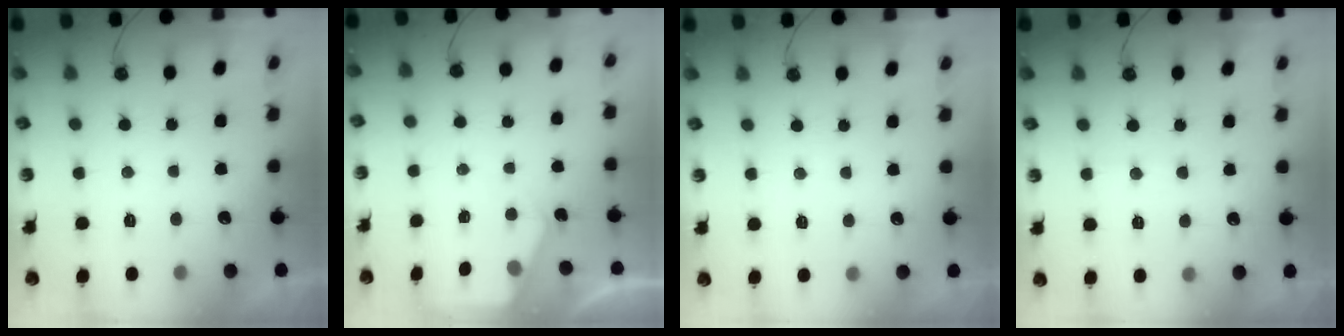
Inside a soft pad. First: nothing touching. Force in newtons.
{"total": 2.1, "press": 2.1, "slide": 0.4}
{"total": 2.6, "press": 2.6, "slide": 0.3}
{"total": 5.4, "press": 5.3, "slide": 0.8}